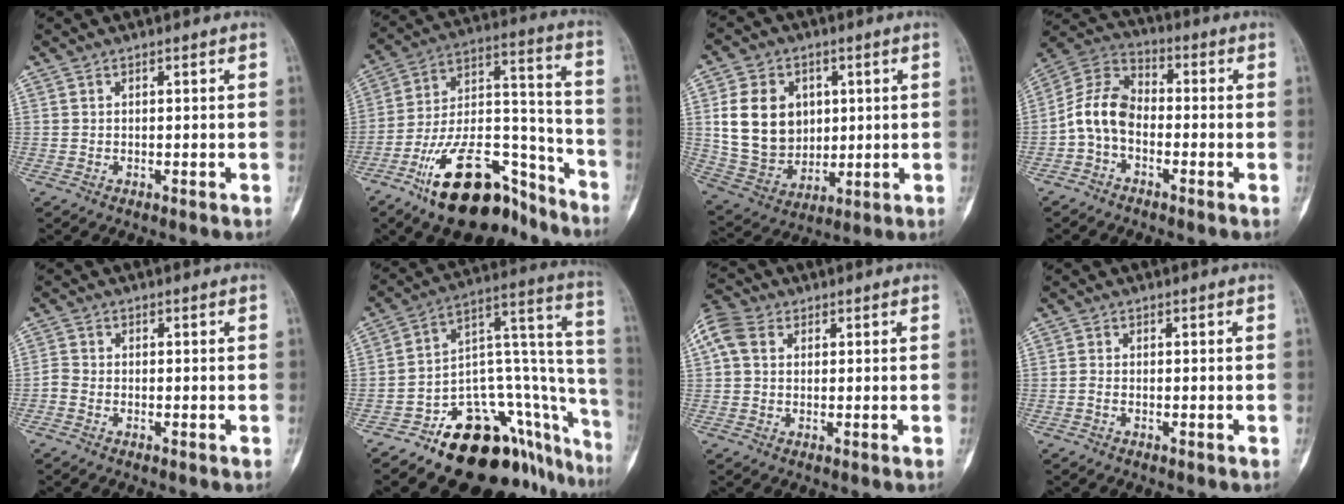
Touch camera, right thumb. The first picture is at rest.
{"total": 22.5, "force": [-15.4, 9.8, 13.2], "torque": [-0.210, 0.108, -0.259]}
{"total": 14.8, "force": [2.9, 11.9, 8.4], "torque": [-0.123, -0.006, 0.071]}
{"total": 9.3, "force": [-2.4, 6.3, 6.4], "torque": [-0.116, 0.037, -0.063]}
{"total": 1.6, "force": [-1.0, 0.9, 0.9], "torque": [-0.023, 0.002, -0.027]}
{"total": 27.4, "force": [-15.0, 13.1, 18.8], "torque": [-0.139, 0.138, -0.212]}
{"total": 6.4, "force": [1.9, 4.8, 3.8], "torque": [-0.088, 0.019, 0.032]}
{"total": 0.7, "force": [-0.3, 0.3, 0.5], "torque": [-0.010, 0.001, -0.008]}